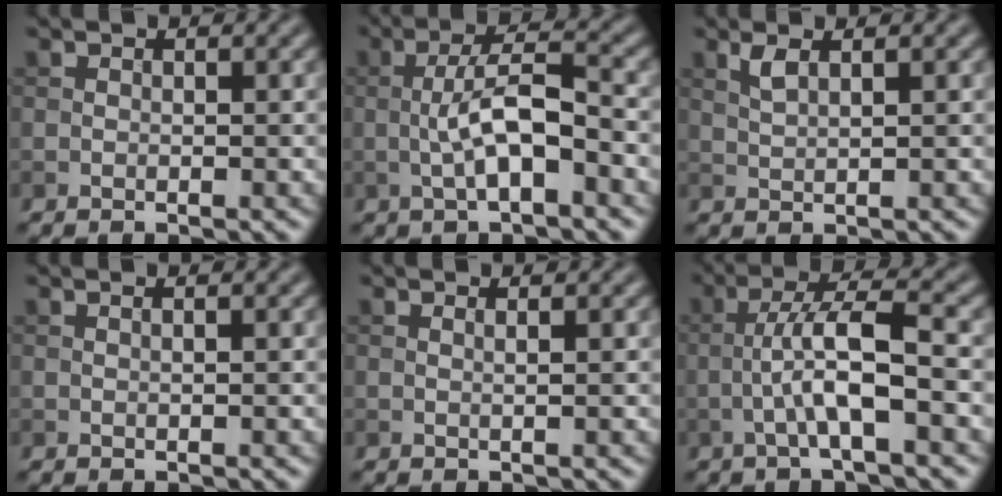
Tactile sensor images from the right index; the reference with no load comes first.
{"total": 5.2, "force": [-1.4, 1.5, 4.8], "torque": [-0.091, 0.014, -0.029]}
{"total": 1.6, "force": [0.9, 0.4, 1.3], "torque": [-0.031, 0.003, 0.020]}
{"total": 0.6, "force": [0.3, 0.2, 0.5], "torque": [-0.009, 0.001, 0.000]}
{"total": 0.9, "force": [0.4, 0.3, 0.7], "torque": [-0.005, 0.000, 0.000]}
{"total": 5.5, "force": [-1.5, 0.9, 5.2], "torque": [-0.096, 0.019, -0.031]}